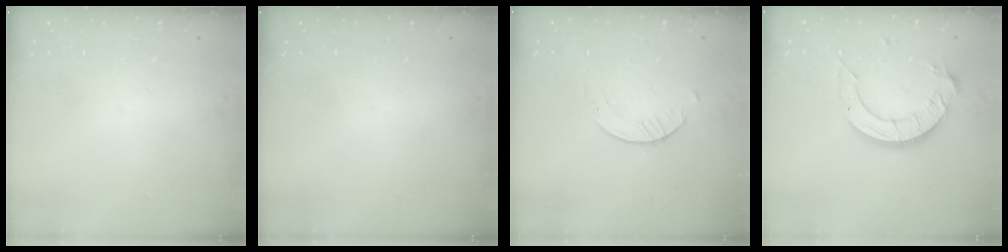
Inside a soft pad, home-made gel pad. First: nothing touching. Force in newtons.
{"total": 0.0}
{"total": 1.6, "press": 1.6, "slide": 0.3}
{"total": 12.9, "press": 12.8, "slide": 1.4}